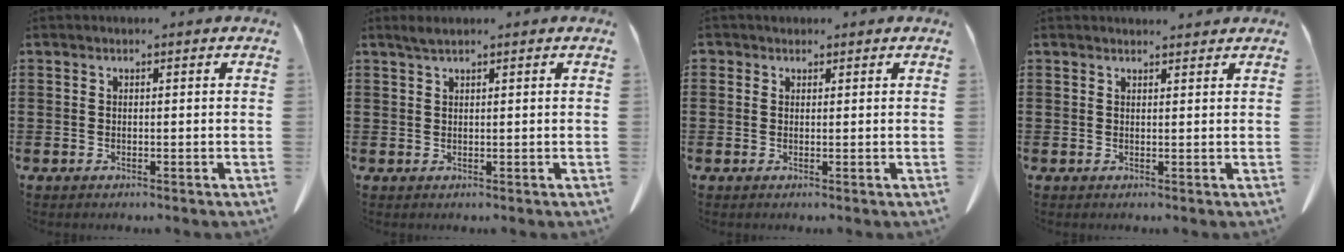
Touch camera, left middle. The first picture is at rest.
{"total": 1.3, "force": [1.0, 0.0, 0.8], "torque": [-0.018, -0.001, 0.019]}
{"total": 0.9, "force": [0.5, 0.7, 0.1], "torque": [-0.004, 0.003, 0.011]}
{"total": 1.2, "force": [1.2, 0.1, 0.2], "torque": [-0.007, 0.000, 0.023]}